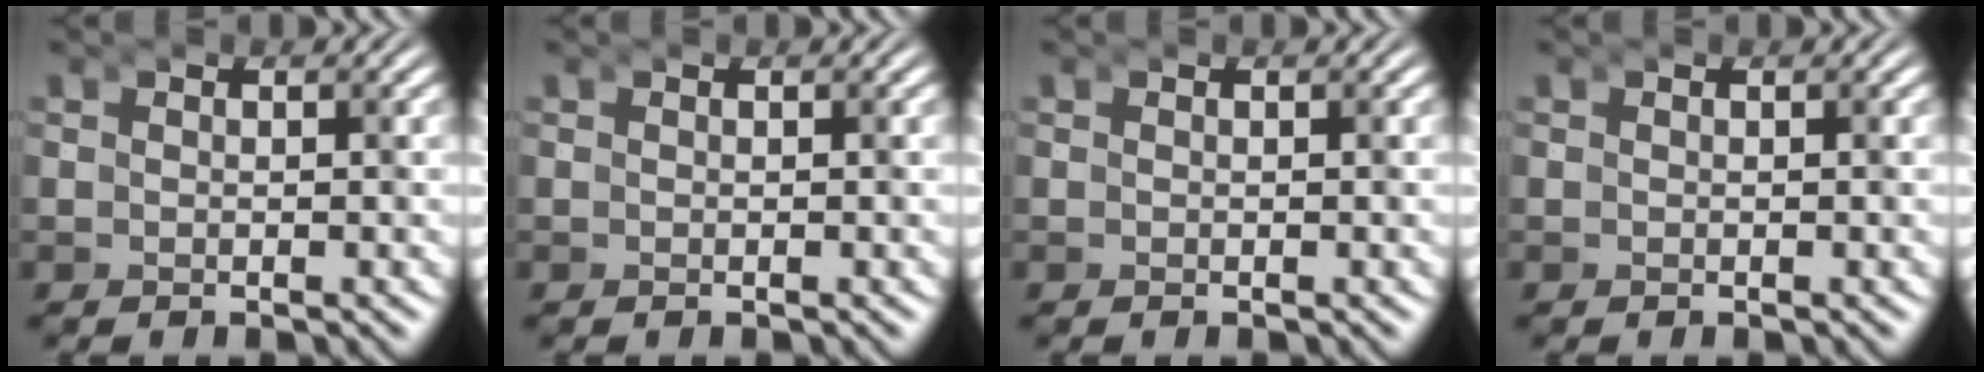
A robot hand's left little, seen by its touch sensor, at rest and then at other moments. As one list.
[{"total": 0.0}, {"total": 0.0}, {"total": 0.0}]